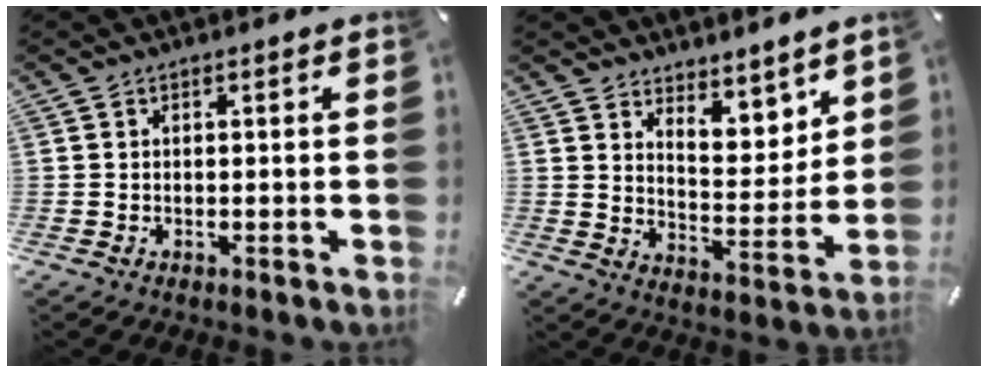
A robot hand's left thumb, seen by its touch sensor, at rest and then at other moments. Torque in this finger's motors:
{"motor_torque": [0.65, -0.44, 0.17, -0.06, 0.03]}